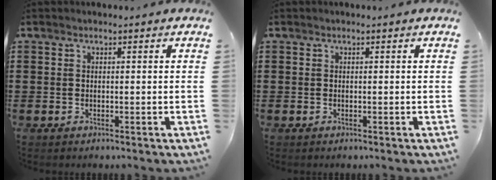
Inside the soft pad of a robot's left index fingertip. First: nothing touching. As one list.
[{"total": 0.0}]